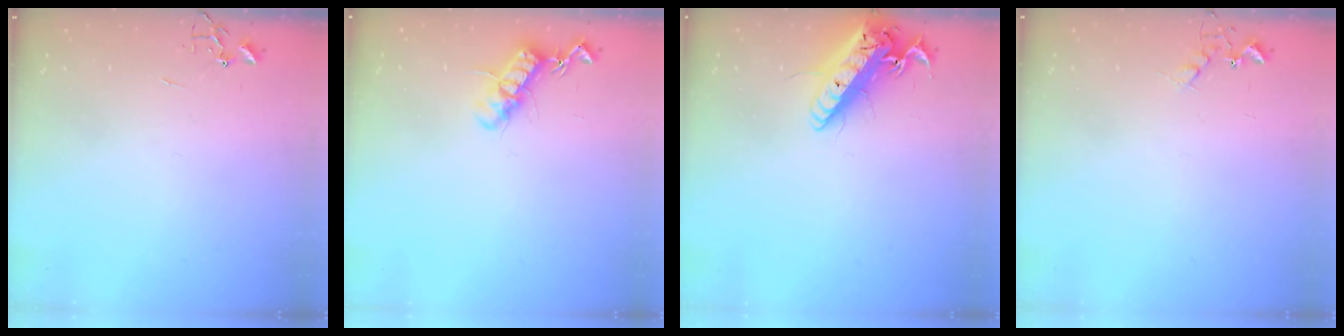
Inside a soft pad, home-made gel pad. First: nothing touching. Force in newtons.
{"total": 12.5, "press": 12.5, "slide": 0.4}
{"total": 19.7, "press": 19.5, "slide": 2.7}
{"total": 4.8, "press": 4.7, "slide": 0.8}